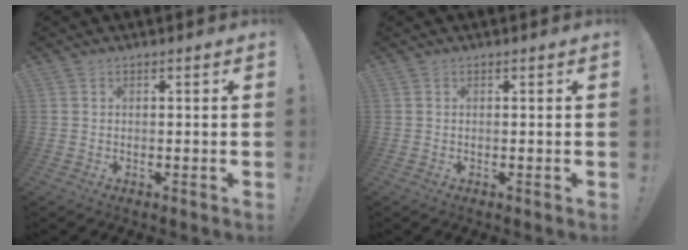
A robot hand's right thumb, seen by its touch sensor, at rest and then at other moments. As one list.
[{"total": 0.0}]